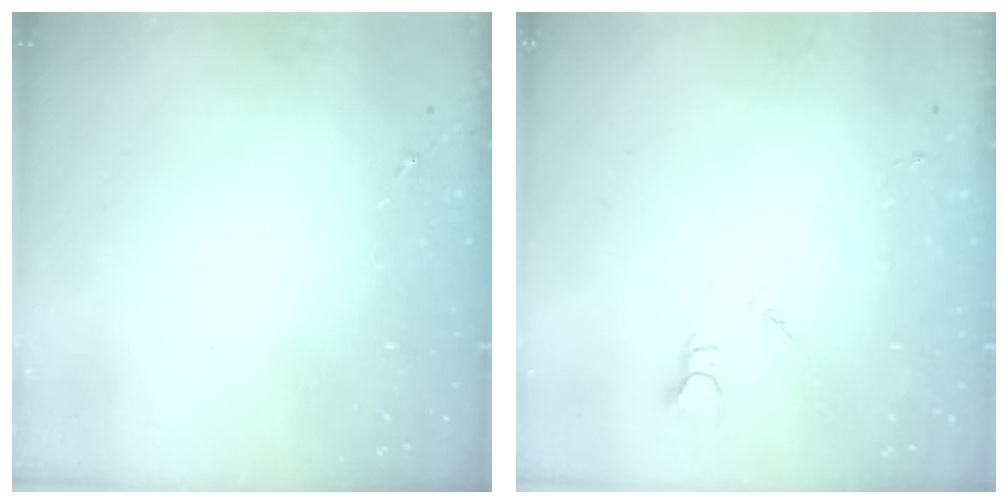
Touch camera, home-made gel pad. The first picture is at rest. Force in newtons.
{"total": 2.7, "press": 2.7, "slide": 0.3}